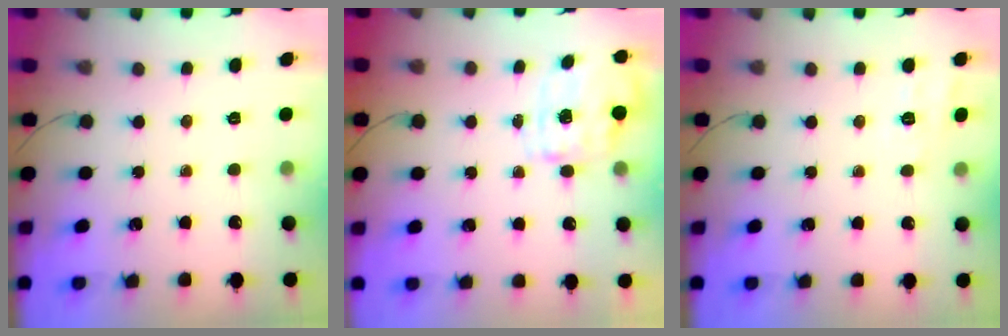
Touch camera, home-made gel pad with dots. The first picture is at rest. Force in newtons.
{"total": 4.0, "press": 3.9, "slide": 0.9}
{"total": 3.0, "press": 2.3, "slide": 2.0}